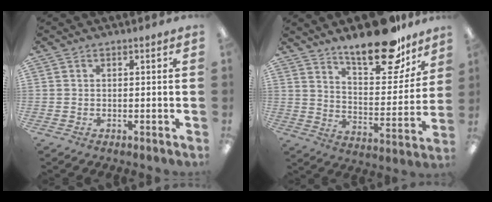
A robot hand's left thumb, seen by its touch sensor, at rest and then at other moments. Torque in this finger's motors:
{"motor_torque": [0.24, 0.36, 1.47, -1.29, 0.19]}